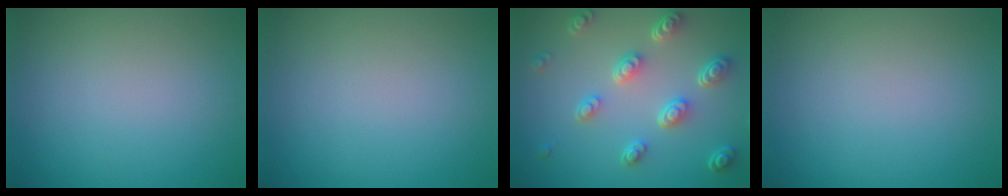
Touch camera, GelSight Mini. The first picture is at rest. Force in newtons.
{"total": 0.0}
{"total": 4.8, "press": 3.5, "slide": 3.2}
{"total": 0.0}